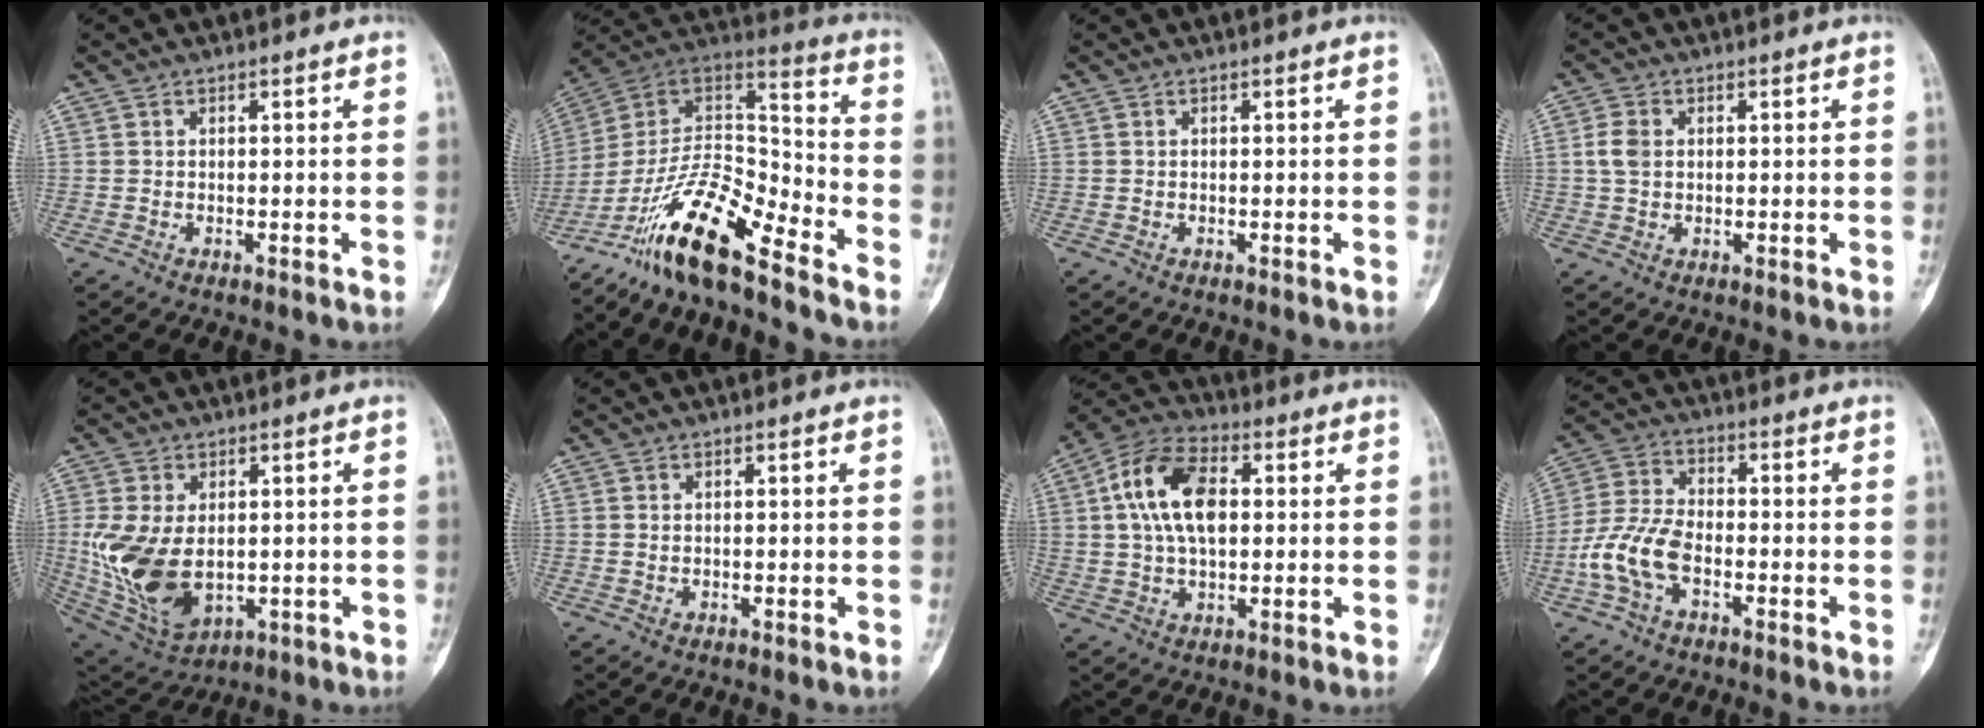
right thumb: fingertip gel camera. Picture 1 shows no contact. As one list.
[{"total": 17.4, "force": [-12.9, 4.2, 10.9], "torque": [-0.186, 0.098, -0.242]}, {"total": 0.0}, {"total": 3.6, "force": [0.5, 2.6, 2.4], "torque": [-0.052, 0.006, 0.007]}, {"total": 15.3, "force": [-0.7, 9.5, 11.9], "torque": [-0.238, -0.009, 0.015]}, {"total": 0.6, "force": [0.1, 0.5, 0.4], "torque": [-0.007, 0.001, 0.002]}, {"total": 12.1, "force": [2.1, 6.9, 9.7], "torque": [-0.175, 0.017, 0.032]}, {"total": 10.0, "force": [-3.4, 5.6, 7.6], "torque": [-0.166, 0.028, -0.071]}]